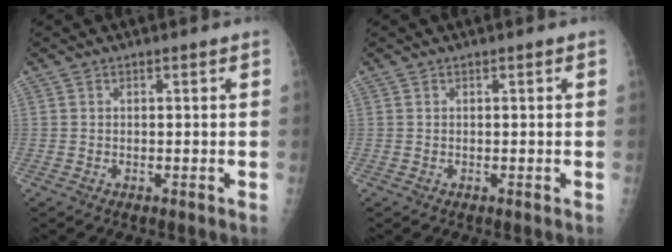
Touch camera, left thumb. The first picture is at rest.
{"total": 0.0}